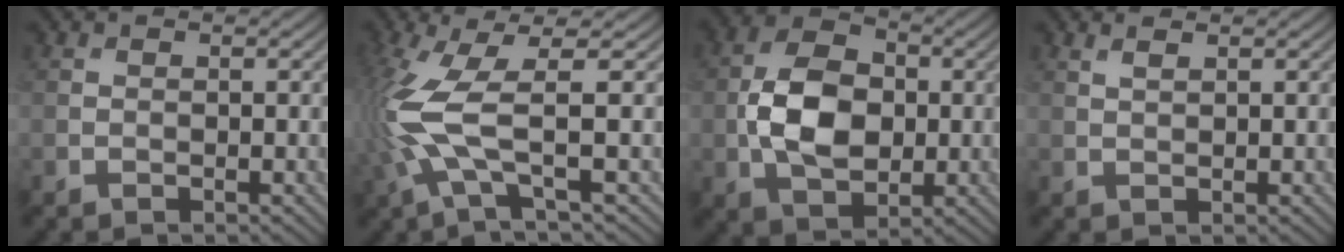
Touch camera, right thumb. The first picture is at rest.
{"total": 8.6, "force": [-0.4, 1.9, 8.4], "torque": [-0.205, 0.005, -0.016]}
{"total": 9.4, "force": [-0.6, 6.4, 6.9], "torque": [-0.148, 0.002, -0.017]}
{"total": 1.1, "force": [0.8, 0.2, 0.7], "torque": [-0.019, 0.001, 0.019]}